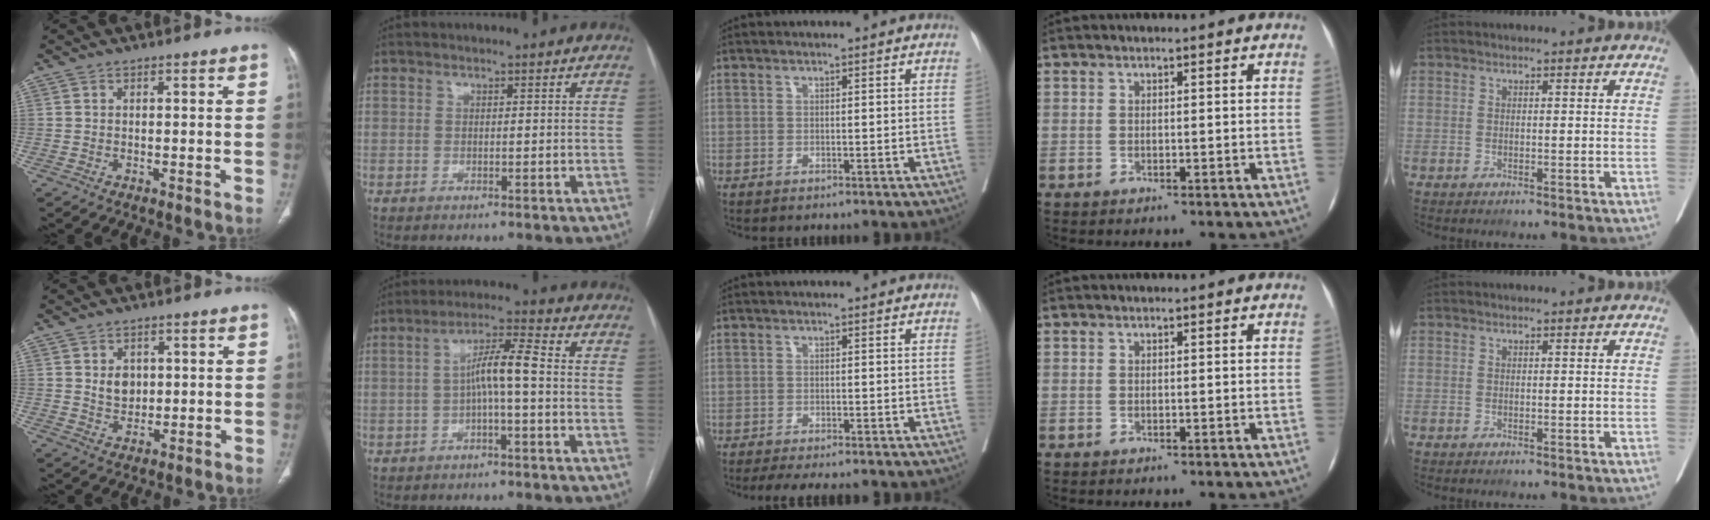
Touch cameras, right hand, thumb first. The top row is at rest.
{"thumb": {"total": 4.3, "force": [0.9, 3.3, 2.5], "torque": [-0.023, -0.008, 0.022]}, "index": {"total": 6.4, "force": [-0.6, 0.5, 6.3], "torque": [-0.109, 0.023, -0.011]}, "middle": {"total": 7.1, "force": [-6.1, 1.3, 3.3], "torque": [-0.039, -0.011, -0.088]}}